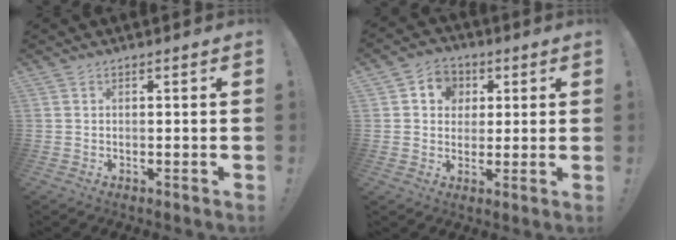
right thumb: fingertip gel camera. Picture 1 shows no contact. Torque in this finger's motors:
{"motor_torque": [0.44, 1.44, 0.38, -0.42, -0.03]}